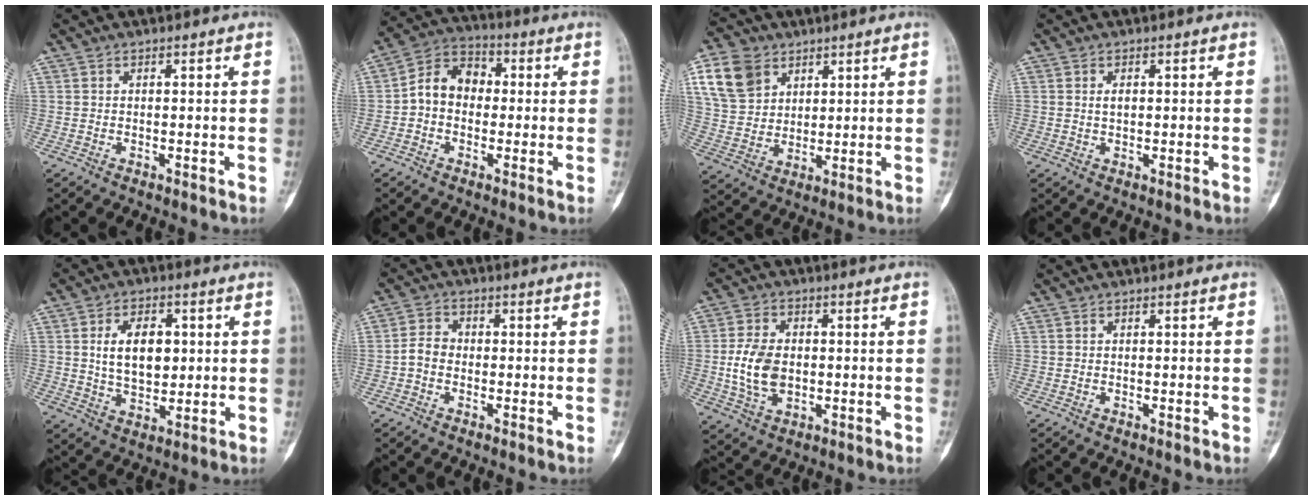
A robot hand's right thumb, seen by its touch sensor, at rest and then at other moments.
{"total": 8.7, "force": [-0.4, 6.8, 5.4], "torque": [-0.069, 0.034, -0.023]}
{"total": 11.1, "force": [5.1, 8.3, 5.2], "torque": [-0.086, -0.009, 0.105]}
{"total": 1.4, "force": [0.3, 0.9, 1.1], "torque": [-0.014, 0.001, 0.005]}
{"total": 10.2, "force": [1.7, 6.4, 7.7], "torque": [-0.105, -0.005, 0.036]}
{"total": 3.6, "force": [-1.0, 2.8, 2.1], "torque": [-0.029, 0.013, -0.026]}
{"total": 9.1, "force": [-0.5, 6.5, 6.4], "torque": [-0.116, 0.003, -0.006]}
{"total": 0.0}